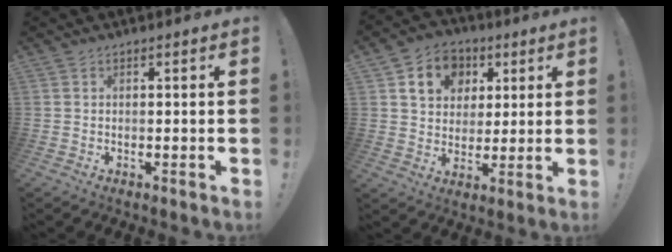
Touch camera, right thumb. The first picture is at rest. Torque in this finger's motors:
{"motor_torque": [0.90, 1.59, 0.48, 0.13, 0.05]}